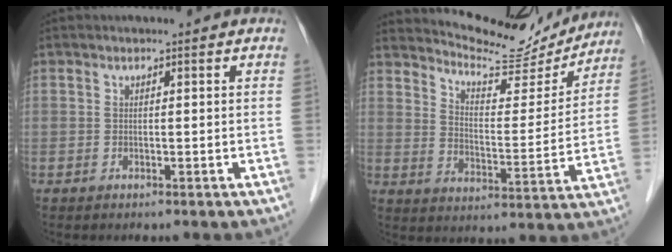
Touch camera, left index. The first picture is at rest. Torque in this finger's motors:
{"motor_torque": [0.57, -0.60, 0.33, 0.06]}